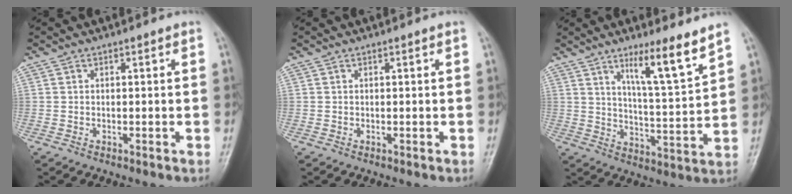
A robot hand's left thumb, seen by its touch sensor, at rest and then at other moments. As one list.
[{"total": 0.0}, {"total": 10.5, "force": [7.2, 0.7, 7.7], "torque": [-0.122, -0.056, 0.123]}]